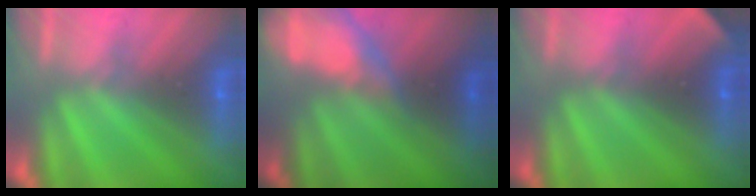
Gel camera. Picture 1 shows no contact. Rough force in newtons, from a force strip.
{"total": 7.6}
{"total": 2.1}